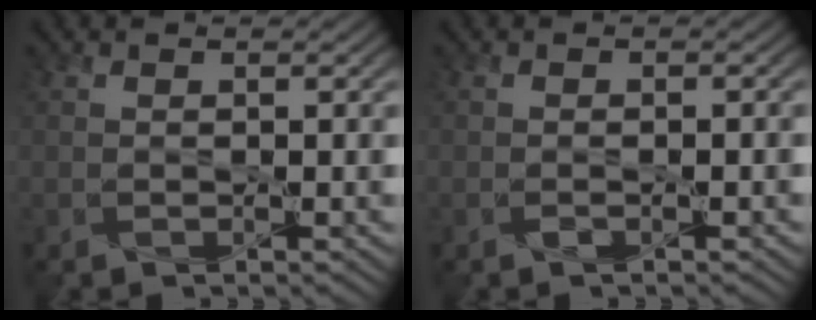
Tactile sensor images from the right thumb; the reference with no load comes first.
{"total": 0.7, "force": [-0.5, 0.2, 0.4], "torque": [-0.009, 0.000, -0.008]}